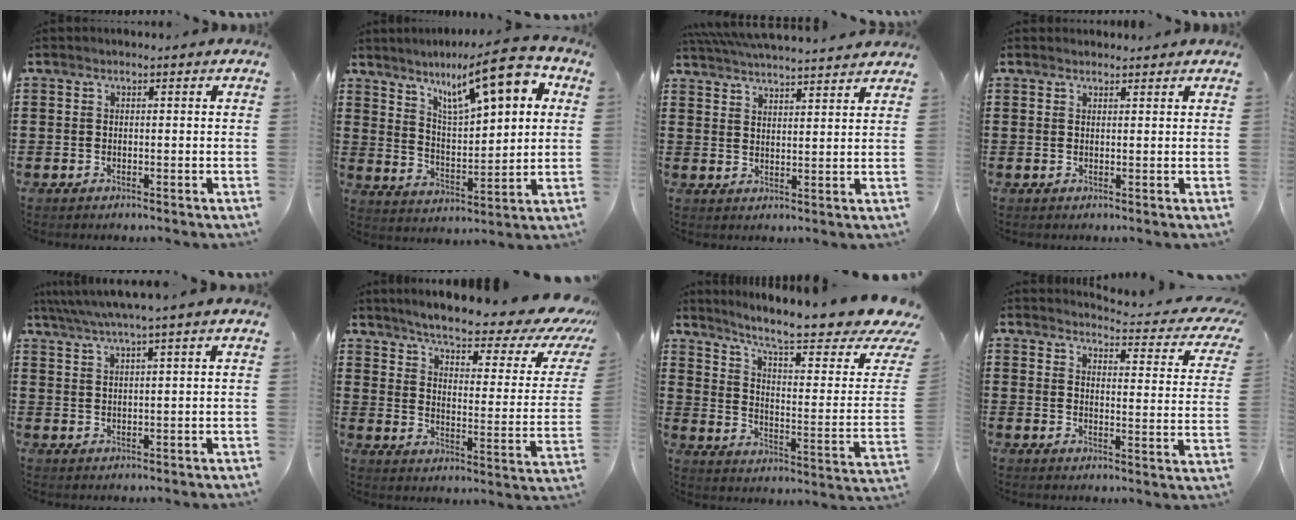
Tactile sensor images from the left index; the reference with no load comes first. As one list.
[{"total": 11.0, "force": [6.9, 2.5, 8.2], "torque": [-0.136, -0.035, 0.108]}, {"total": 4.5, "force": [4.5, -0.2, 0.7], "torque": [-0.031, -0.024, 0.078]}, {"total": 1.0, "force": [1.0, 0.2, -0.1], "torque": [-0.001, 0.001, 0.019]}, {"total": 3.0, "force": [2.1, -0.4, 2.1], "torque": [-0.047, -0.001, 0.035]}, {"total": 6.9, "force": [5.6, 0.3, 3.9], "torque": [-0.086, -0.045, 0.087]}, {"total": 10.7, "force": [8.3, 1.4, 6.6], "torque": [-0.133, -0.064, 0.132]}, {"total": 3.9, "force": [3.6, 0.2, 1.4], "torque": [-0.031, -0.032, 0.055]}]